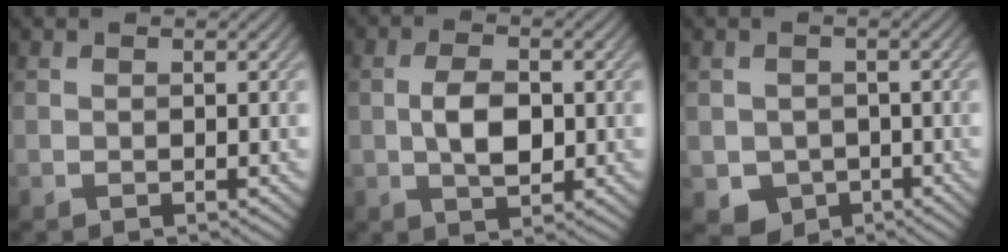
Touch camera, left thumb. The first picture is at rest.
{"total": 4.6, "force": [-0.2, 2.5, 3.8], "torque": [-0.083, -0.002, -0.004]}
{"total": 3.8, "force": [-1.5, 3.3, 1.2], "torque": [-0.033, -0.015, -0.030]}